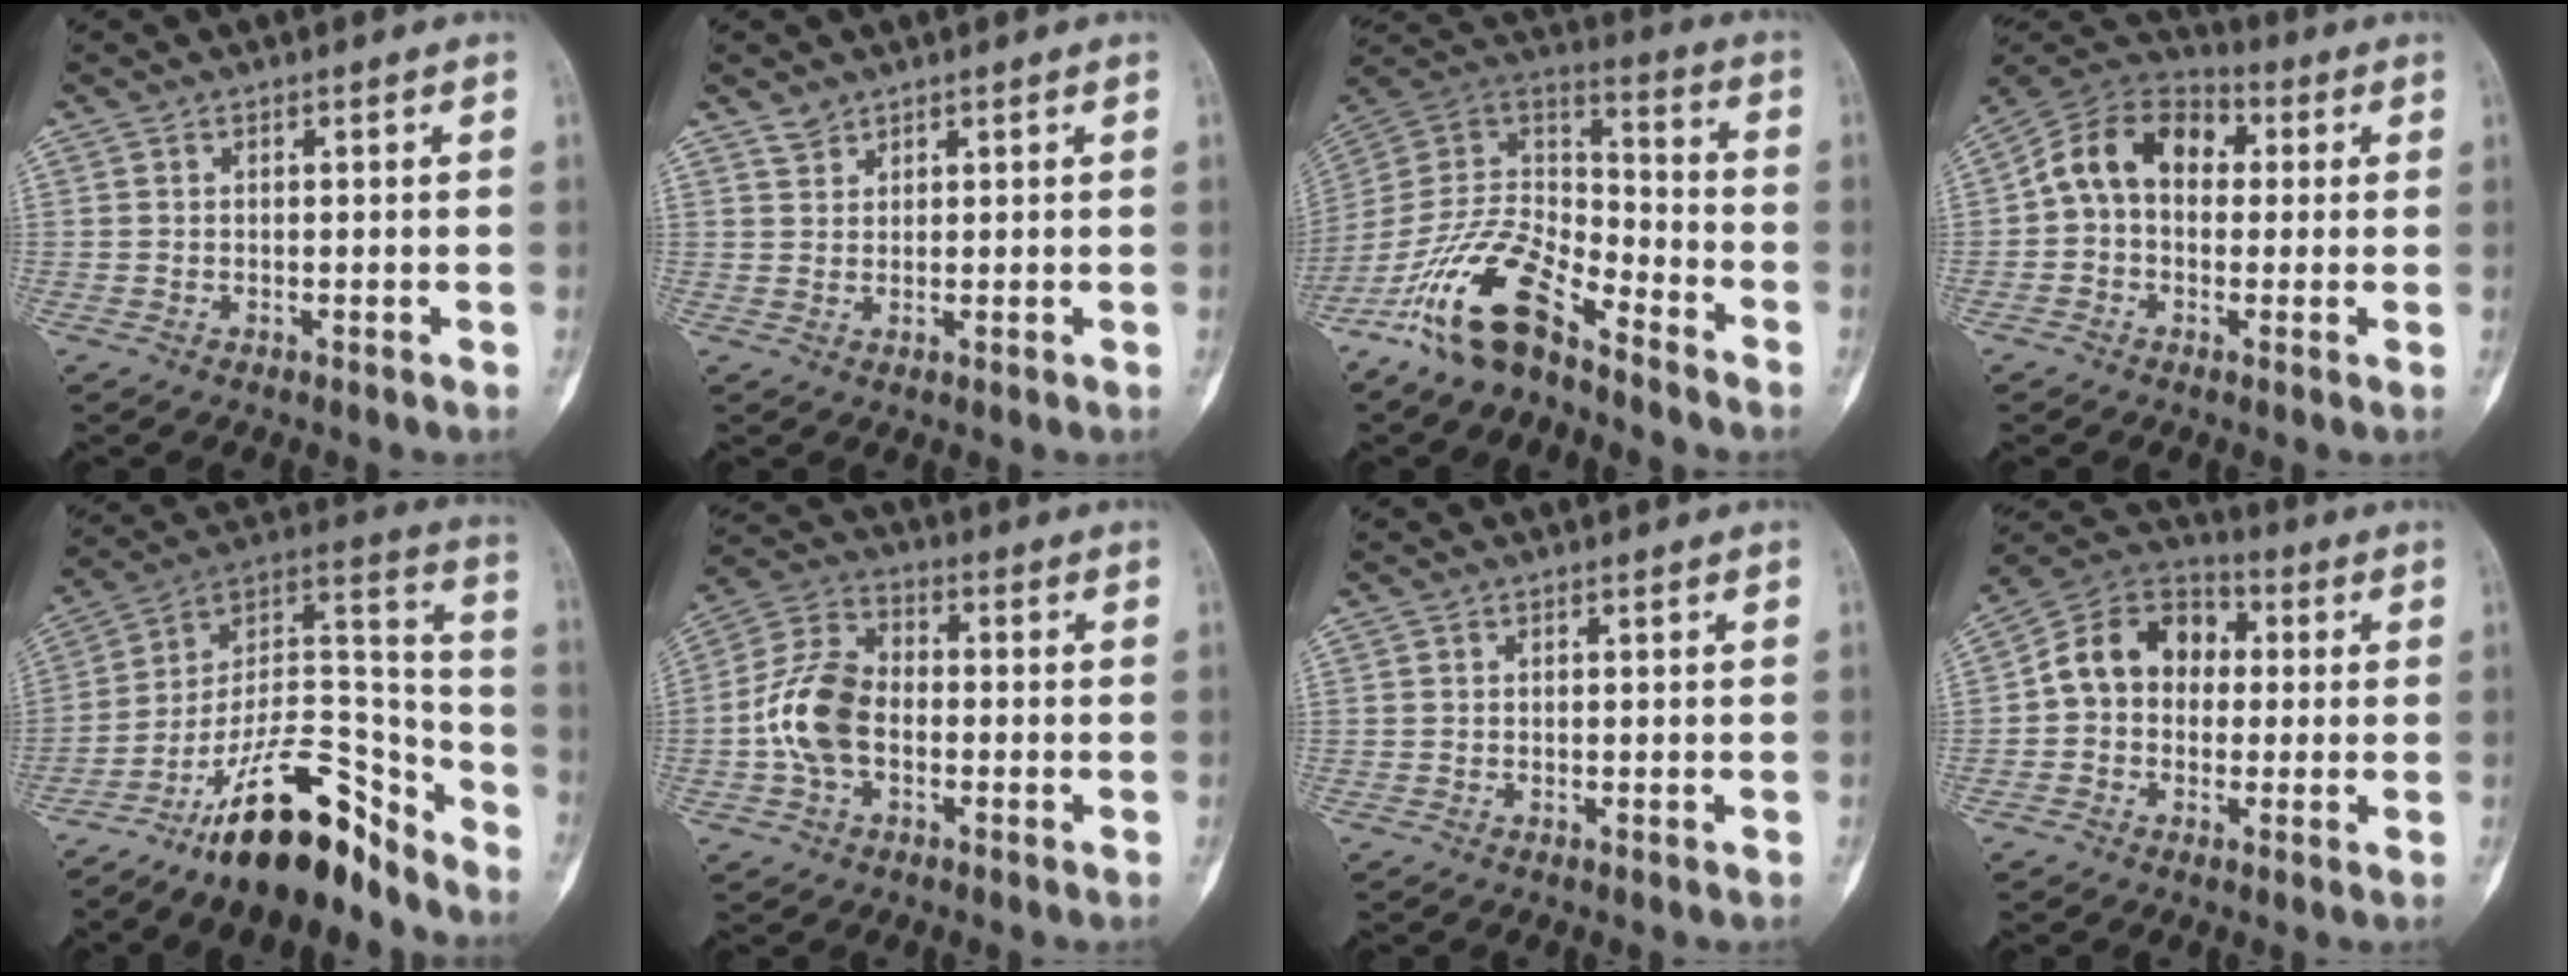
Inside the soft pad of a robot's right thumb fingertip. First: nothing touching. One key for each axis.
{"total": 1.8, "fx": 1.5, "fy": 1.0, "fz": 0.2, "tx": 0.009, "ty": -0.006, "tz": 0.027}
{"total": 17.2, "fx": -11.9, "fy": 6.7, "fz": 10.5, "tx": -0.185, "ty": 0.083, "tz": -0.227}
{"total": 12.7, "fx": 1.4, "fy": 9.2, "fz": 8.6, "tx": -0.123, "ty": 0.039, "tz": 0.009}
{"total": 21.7, "fx": -16.2, "fy": 7.5, "fz": 12.3, "tx": -0.168, "ty": 0.130, "tz": -0.277}
{"total": 11.2, "fx": -1.9, "fy": 7.3, "fz": 8.3, "tx": -0.162, "ty": 0.032, "tz": -0.046}
{"total": 0.0}
{"total": 12.3, "fx": 0.7, "fy": 9.7, "fz": 7.5, "tx": -0.101, "ty": 0.039, "tz": -0.004}